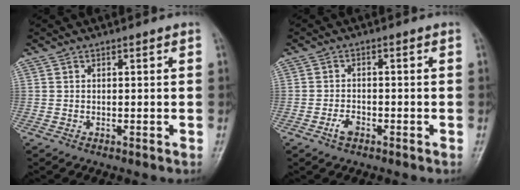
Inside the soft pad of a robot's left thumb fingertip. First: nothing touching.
{"total": 2.6, "force": [-1.6, 1.4, 1.5], "torque": [-0.029, 0.011, -0.028]}